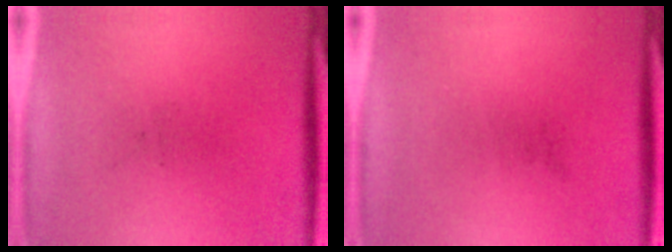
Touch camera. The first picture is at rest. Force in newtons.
{"total": 0.0}